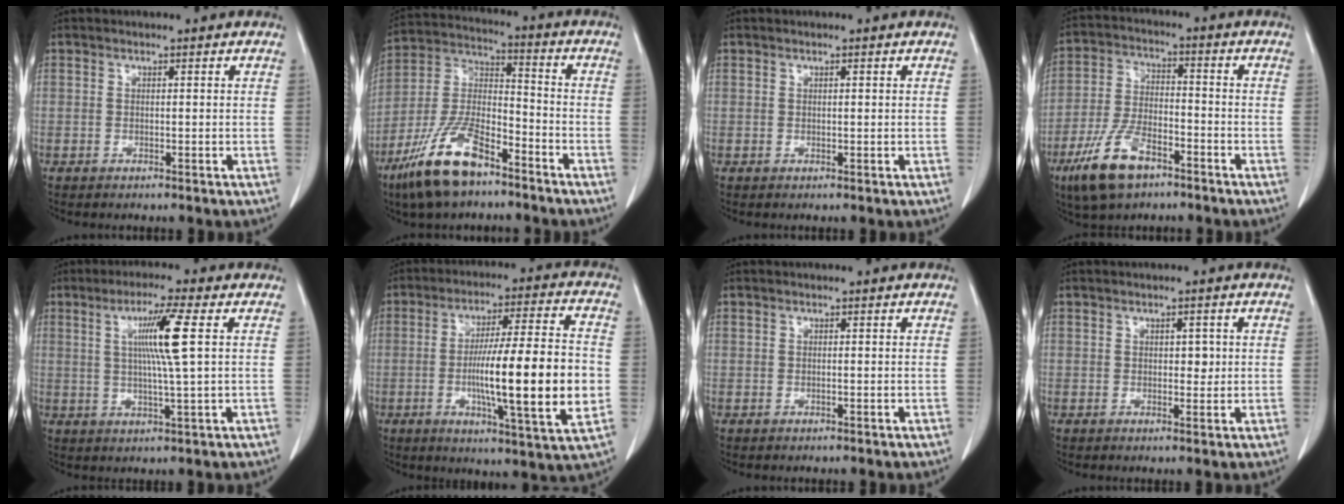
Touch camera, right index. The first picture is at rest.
{"total": 14.4, "force": [-9.6, 4.8, 9.6], "torque": [-0.202, -0.004, -0.181]}
{"total": 0.0}
{"total": 11.0, "force": [-6.8, 4.6, 7.3], "torque": [-0.160, -0.005, -0.126]}
{"total": 7.9, "force": [1.8, -1.1, 7.6], "torque": [-0.139, 0.001, 0.036]}
{"total": 18.1, "force": [-2.5, 0.8, 17.9], "torque": [-0.280, -0.001, -0.038]}
{"total": 0.0}
{"total": 1.9, "force": [0.3, 1.1, 1.5], "torque": [-0.017, 0.001, 0.005]}